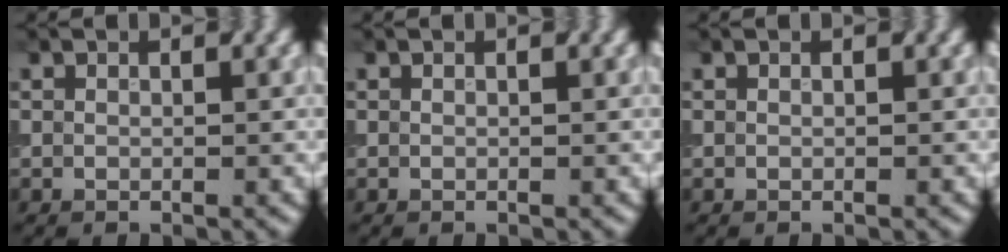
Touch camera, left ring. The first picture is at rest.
{"total": 0.0}
{"total": 0.0}